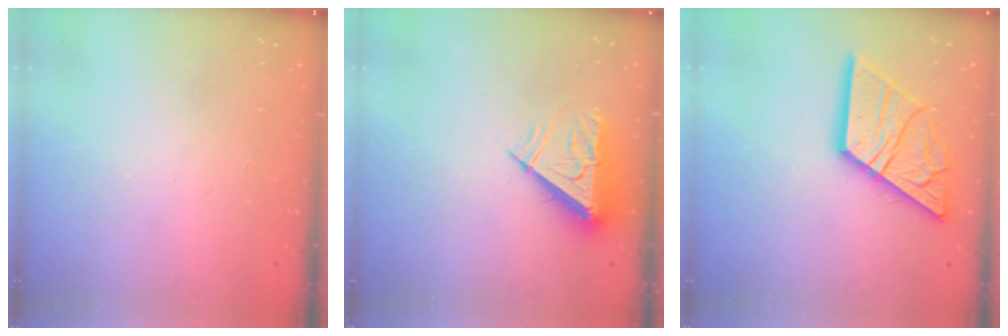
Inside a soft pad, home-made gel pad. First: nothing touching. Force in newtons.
{"total": 8.0, "press": 7.9, "slide": 1.0}
{"total": 18.9, "press": 18.8, "slide": 1.6}